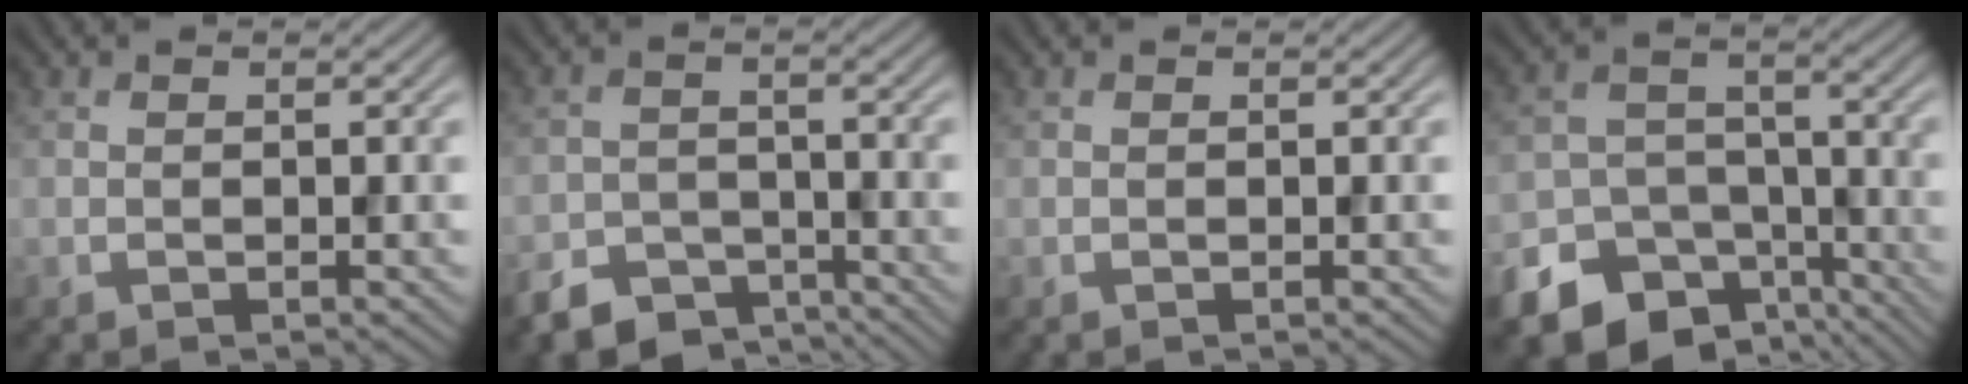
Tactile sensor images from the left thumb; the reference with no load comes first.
{"total": 5.9, "force": [-4.8, 2.9, 1.8], "torque": [-0.036, -0.008, -0.092]}
{"total": 0.0}
{"total": 12.9, "force": [-8.8, 8.6, 3.9], "torque": [-0.104, -0.035, -0.138]}